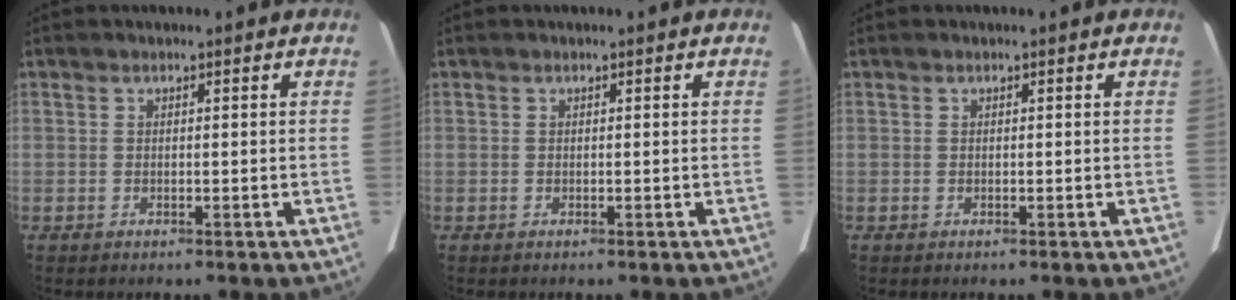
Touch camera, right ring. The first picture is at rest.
{"total": 0.0}
{"total": 0.0}